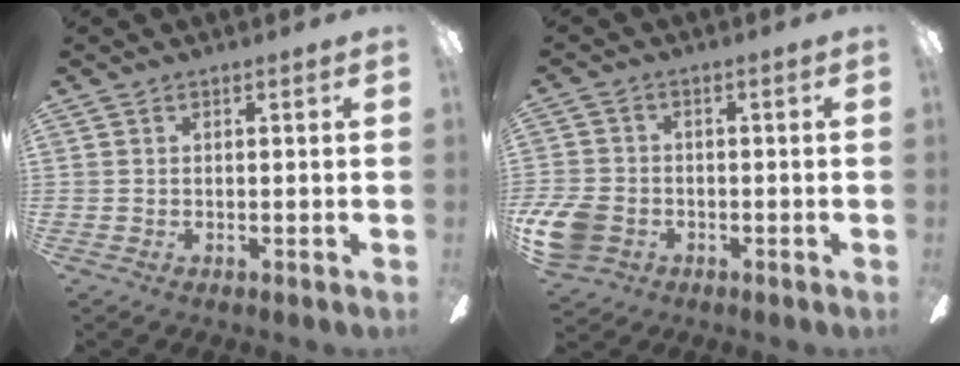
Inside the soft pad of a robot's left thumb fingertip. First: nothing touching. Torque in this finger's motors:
{"motor_torque": [-0.08, 1.30, 0.24, -0.28, 0.06]}